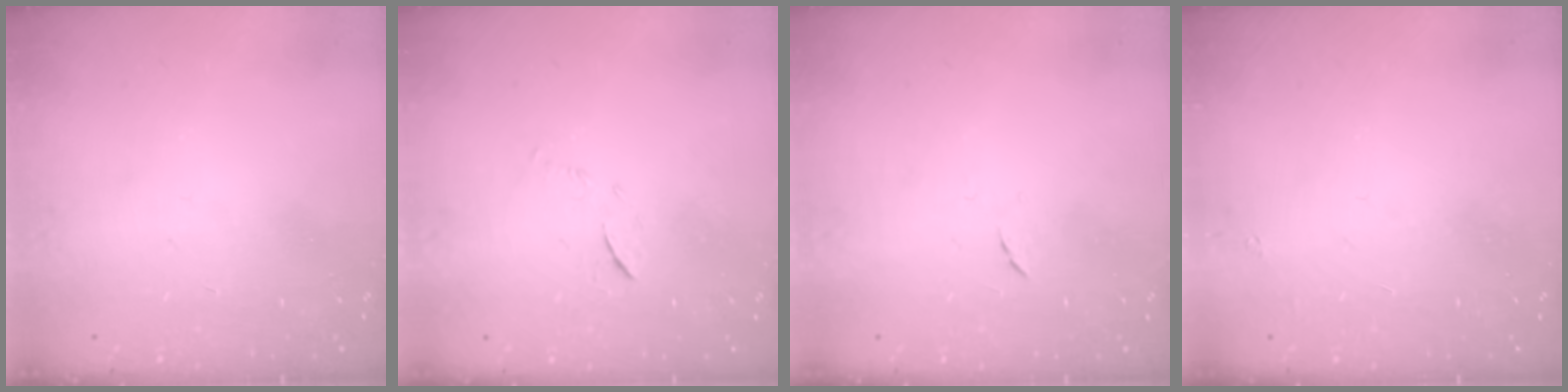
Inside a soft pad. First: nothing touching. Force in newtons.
{"total": 5.3, "press": 5.2, "slide": 0.4}
{"total": 4.5, "press": 4.5, "slide": 0.5}
{"total": 1.6, "press": 1.5, "slide": 0.2}